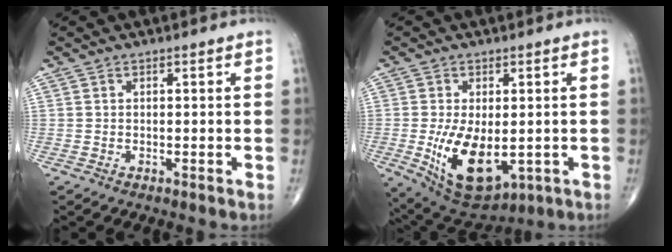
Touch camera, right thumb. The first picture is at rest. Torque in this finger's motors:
{"motor_torque": [4.12, 0.89, 1.59, -0.10, 0.50]}